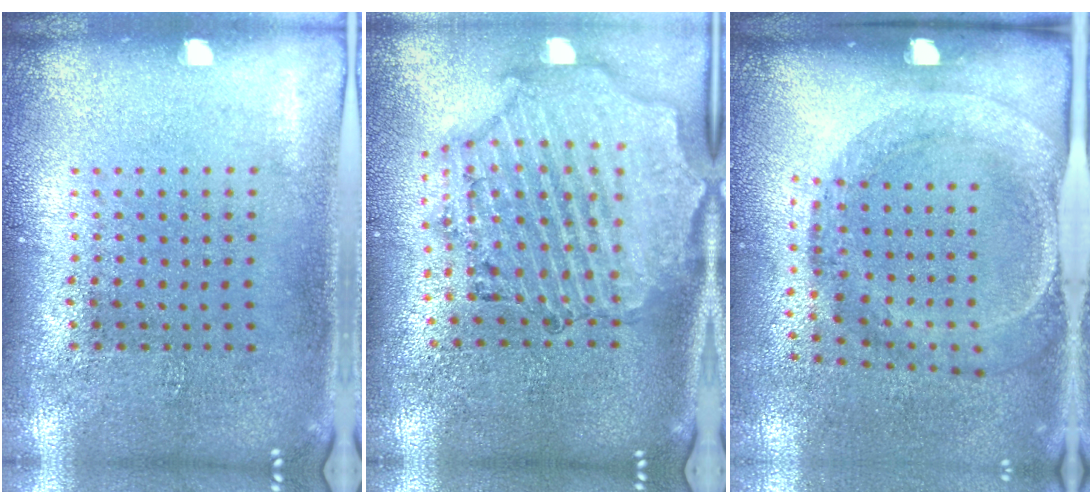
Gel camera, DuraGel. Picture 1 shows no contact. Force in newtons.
{"total": 1.9, "press": 1.8, "slide": 0.4}
{"total": 1.9, "press": 1.2, "slide": 1.5}